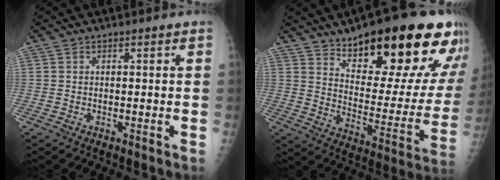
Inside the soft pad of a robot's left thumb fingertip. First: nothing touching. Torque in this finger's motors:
{"motor_torque": [0.50, 0.58, 1.53, -1.25, 0.38]}